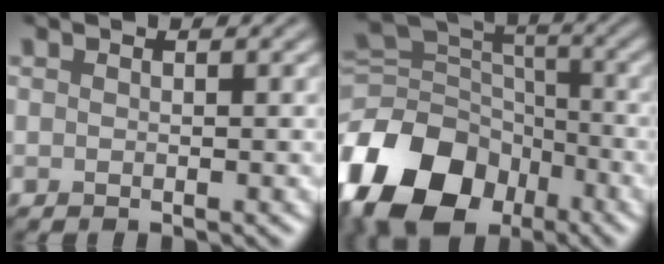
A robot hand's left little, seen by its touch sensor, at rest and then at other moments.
{"total": 15.2, "force": [-8.3, 10.4, 7.3], "torque": [-0.177, -0.020, -0.151]}